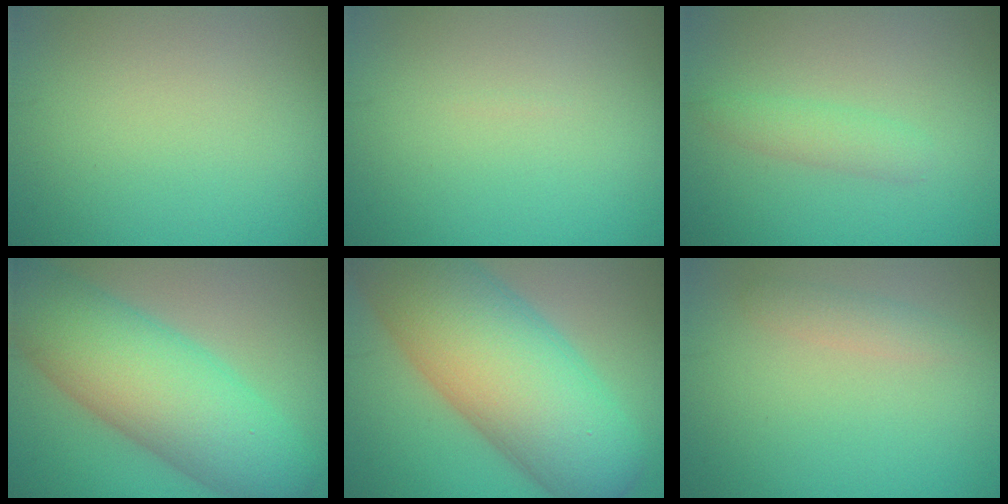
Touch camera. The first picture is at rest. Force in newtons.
{"total": 0.0}
{"total": 1.7, "press": 1.7, "slide": 0.1}
{"total": 10.4, "press": 10.4, "slide": 0.2}
{"total": 14.3, "press": 14.2, "slide": 0.5}
{"total": 1.4, "press": 1.4, "slide": 0.0}